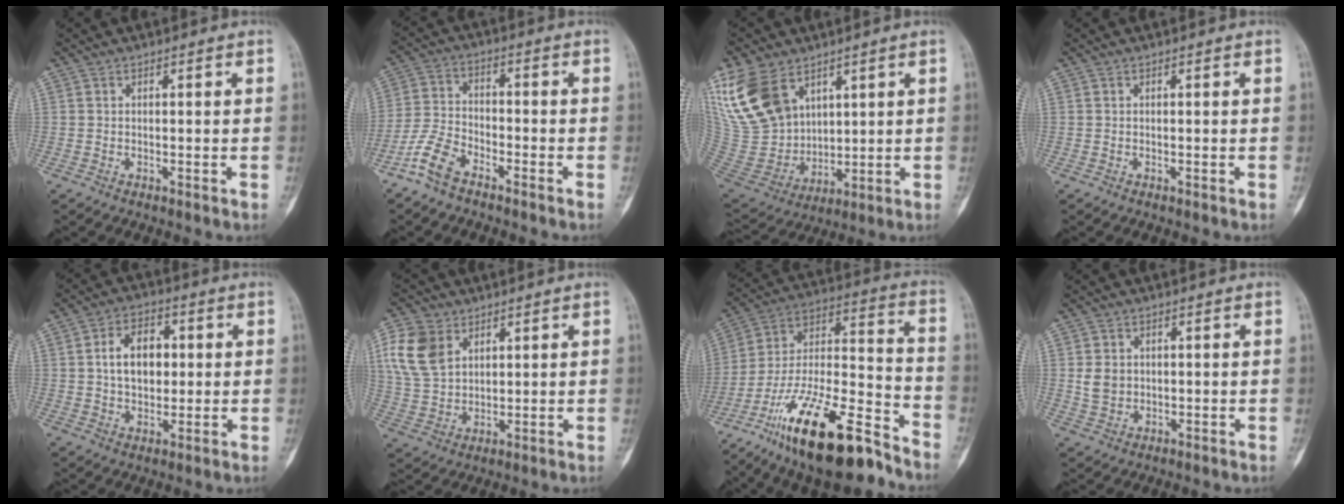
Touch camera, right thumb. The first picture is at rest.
{"total": 7.2, "force": [-5.1, 3.2, 3.9], "torque": [-0.087, 0.023, -0.110]}
{"total": 18.3, "force": [9.8, 12.1, 9.6], "torque": [-0.180, -0.034, 0.208]}
{"total": 0.0}
{"total": 9.7, "force": [1.5, 6.5, 7.0], "torque": [-0.087, 0.006, 0.024]}
{"total": 10.9, "force": [4.5, 7.8, 6.1], "torque": [-0.110, -0.011, 0.094]}
{"total": 24.7, "force": [-17.2, 7.1, 16.2], "torque": [-0.280, 0.079, -0.301]}
{"total": 4.0, "force": [0.5, 3.4, 2.1], "torque": [-0.022, -0.001, 0.016]}